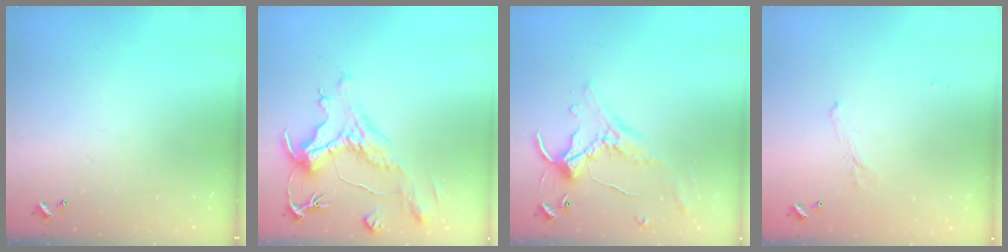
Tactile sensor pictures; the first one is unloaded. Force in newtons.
{"total": 2.0, "press": 1.0, "slide": 1.7}
{"total": 1.6, "press": 1.2, "slide": 1.0}
{"total": 4.3, "press": 4.2, "slide": 0.9}